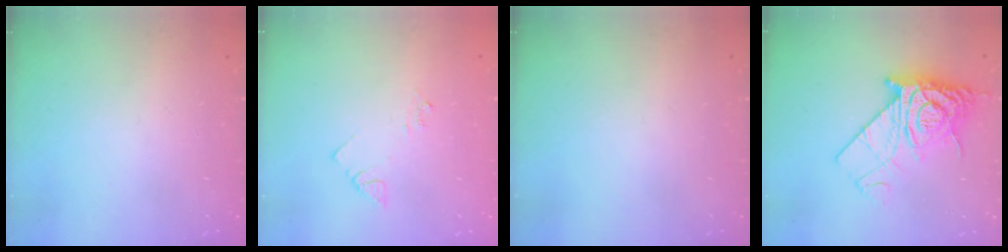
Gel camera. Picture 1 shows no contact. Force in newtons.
{"total": 4.1, "press": 4.1, "slide": 0.4}
{"total": 0.0}
{"total": 12.9, "press": 12.8, "slide": 1.5}